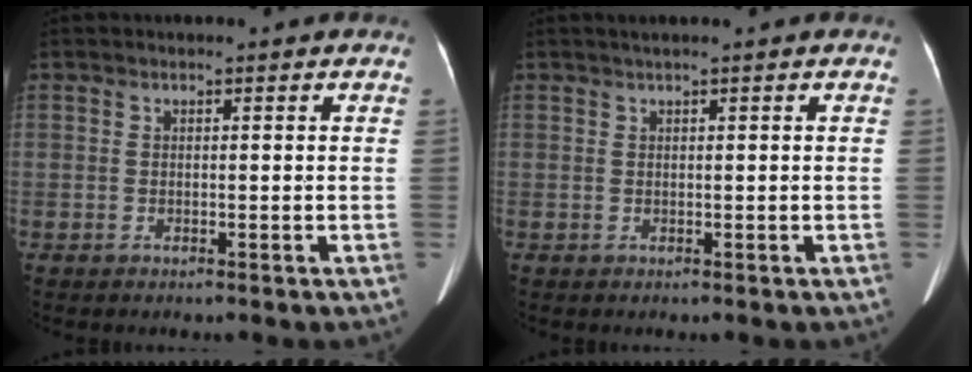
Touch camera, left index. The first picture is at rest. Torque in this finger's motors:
{"motor_torque": [0.24, -0.15, -0.02, 0.03]}